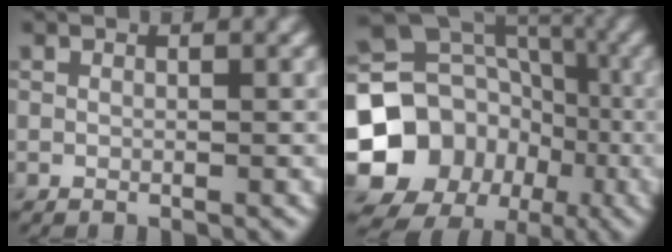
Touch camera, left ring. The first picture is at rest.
{"total": 17.2, "force": [-5.1, 15.5, 5.4], "torque": [-0.115, -0.021, -0.107]}